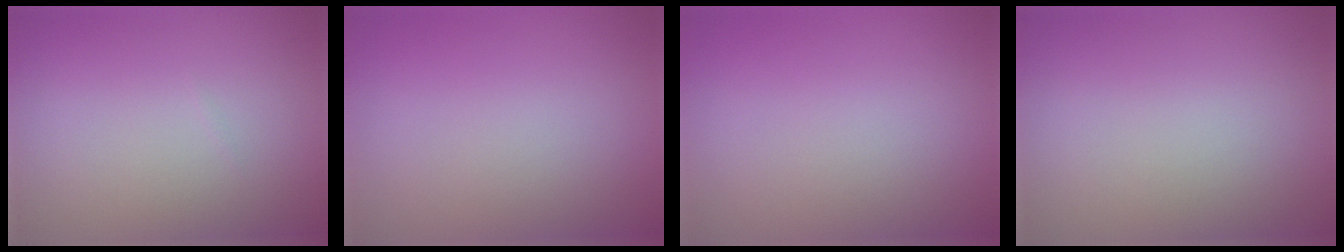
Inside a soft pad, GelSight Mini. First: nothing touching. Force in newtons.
{"total": 0.0}
{"total": 0.0}
{"total": 0.0}